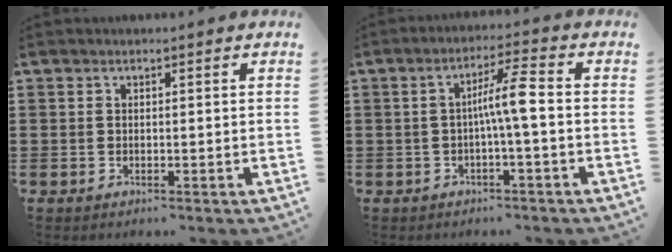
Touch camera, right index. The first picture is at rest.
{"total": 5.6, "force": [-0.7, 0.3, 5.6], "torque": [-0.104, 0.004, -0.020]}